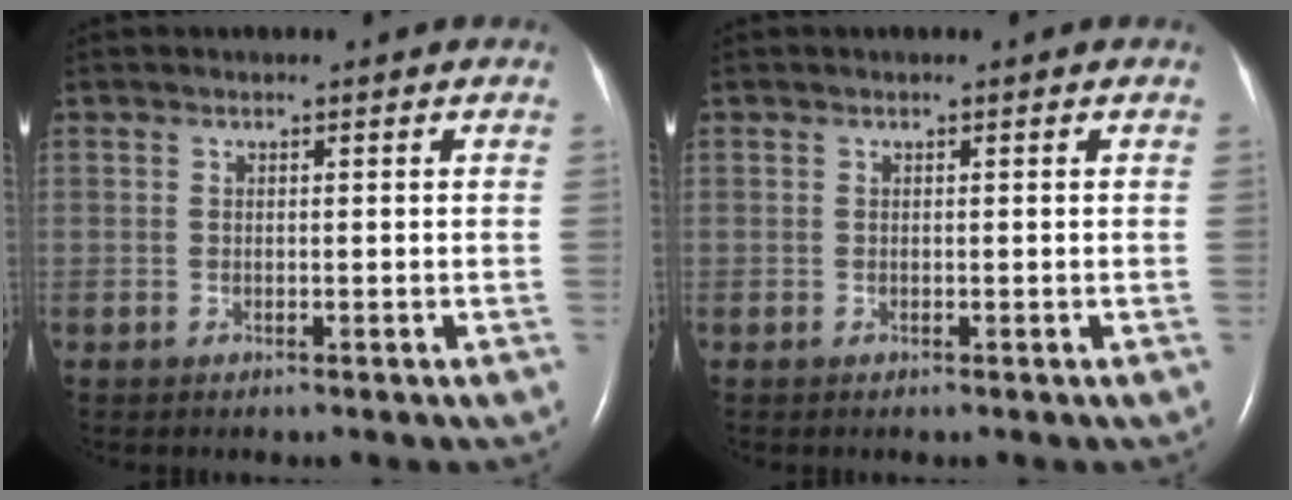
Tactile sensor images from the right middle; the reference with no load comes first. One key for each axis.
{"total": 0.0}